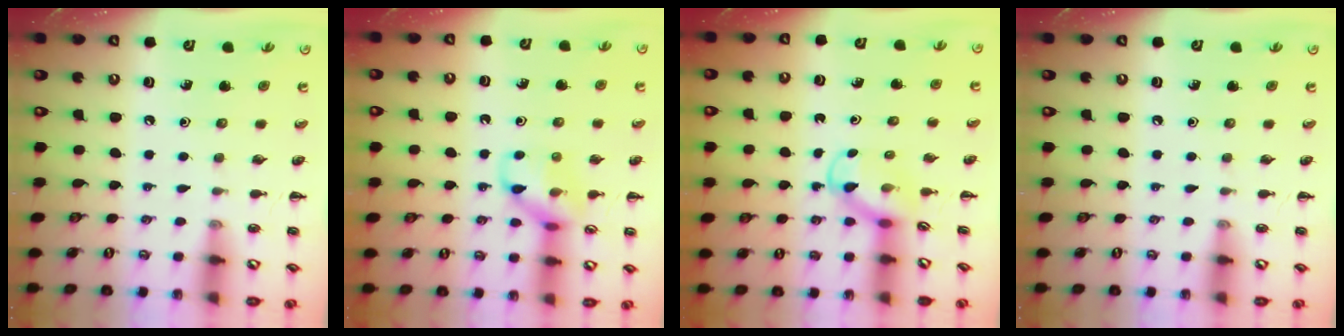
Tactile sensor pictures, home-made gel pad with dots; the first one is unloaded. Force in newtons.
{"total": 11.0, "press": 11.0, "slide": 0.3}
{"total": 3.9, "press": 3.6, "slide": 1.4}
{"total": 0.0}